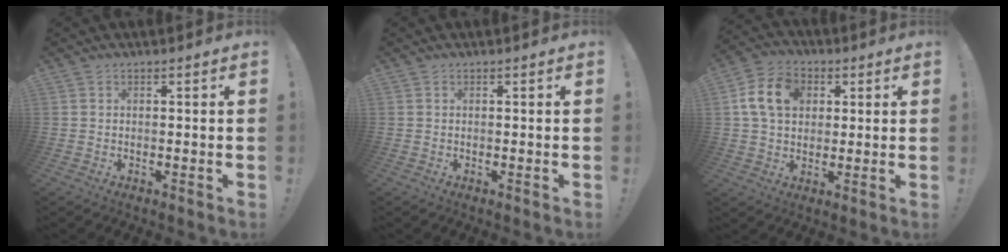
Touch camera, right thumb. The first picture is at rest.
{"total": 0.0}
{"total": 12.9, "force": [3.3, 9.7, 7.8], "torque": [-0.132, 0.011, 0.067]}